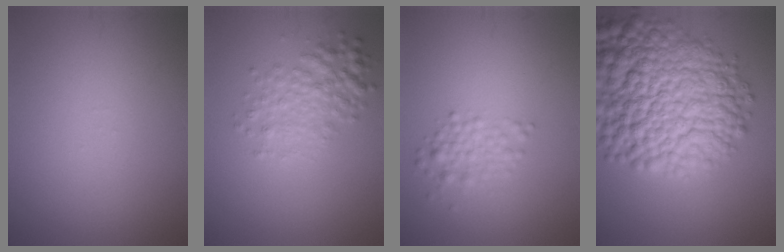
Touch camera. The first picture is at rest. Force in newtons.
{"total": 3.4, "press": 3.4, "slide": 0.1}
{"total": 2.1, "press": 2.1, "slide": 0.0}
{"total": 13.6, "press": 13.6, "slide": 0.6}